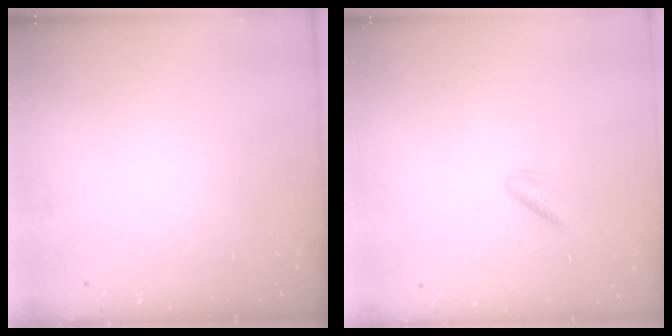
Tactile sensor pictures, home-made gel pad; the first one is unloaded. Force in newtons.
{"total": 2.8, "press": 2.4, "slide": 1.4}